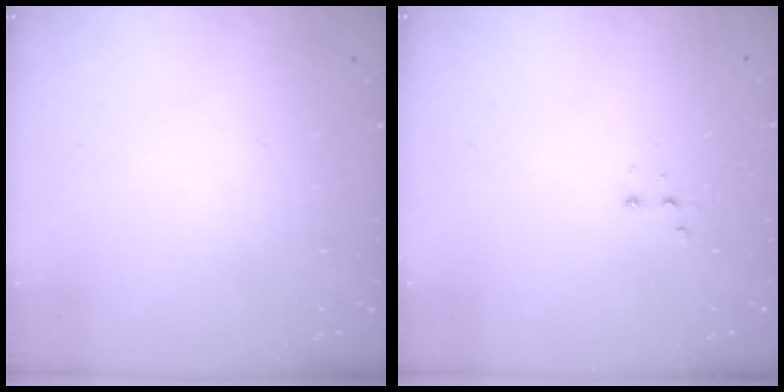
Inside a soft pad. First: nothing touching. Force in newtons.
{"total": 2.4, "press": 2.2, "slide": 0.9}